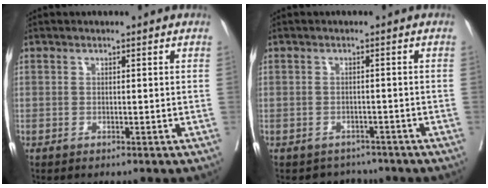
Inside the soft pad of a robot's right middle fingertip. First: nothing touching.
{"total": 2.8, "force": [-2.4, 1.3, -0.4], "torque": [0.004, 0.009, -0.034]}